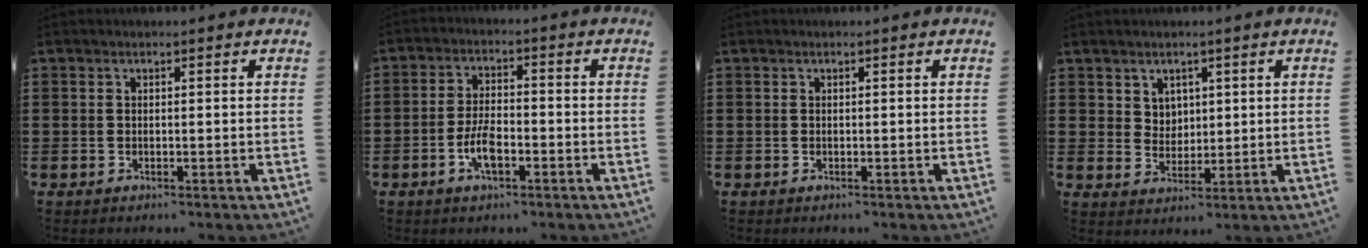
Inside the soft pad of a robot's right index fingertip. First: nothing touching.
{"total": 5.1, "force": [-2.1, 2.2, 4.1], "torque": [-0.097, -0.002, -0.044]}
{"total": 0.0}
{"total": 3.7, "force": [2.2, 3.0, 0.5], "torque": [-0.016, 0.006, 0.040]}